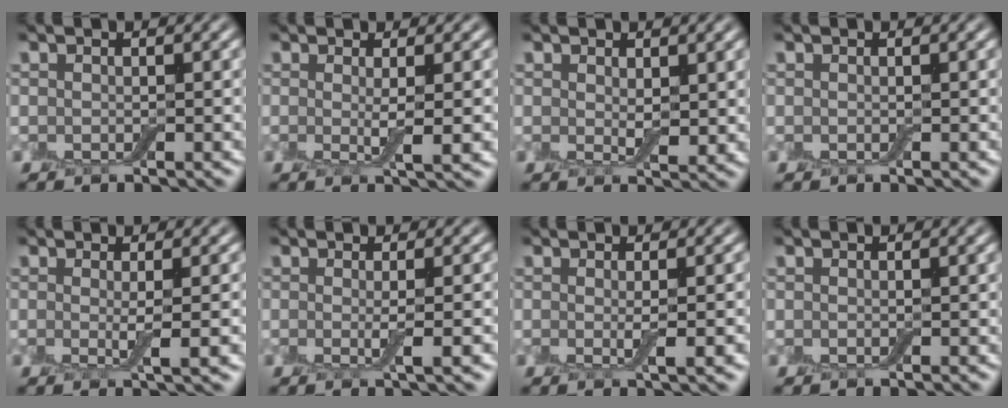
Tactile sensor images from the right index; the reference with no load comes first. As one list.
[{"total": 2.1, "force": [0.1, -0.2, 2.1], "torque": [-0.040, -0.005, 0.003]}, {"total": 1.5, "force": [0.5, 0.7, 1.2], "torque": [-0.024, -0.003, 0.011]}, {"total": 0.0}, {"total": 2.4, "force": [-0.1, -0.1, 2.3], "torque": [-0.041, -0.004, 0.000]}, {"total": 2.0, "force": [-0.3, -0.1, 2.0], "torque": [-0.036, -0.005, -0.003]}, {"total": 1.7, "force": [-0.2, -0.1, 1.7], "torque": [-0.031, -0.003, -0.002]}, {"total": 0.0}]